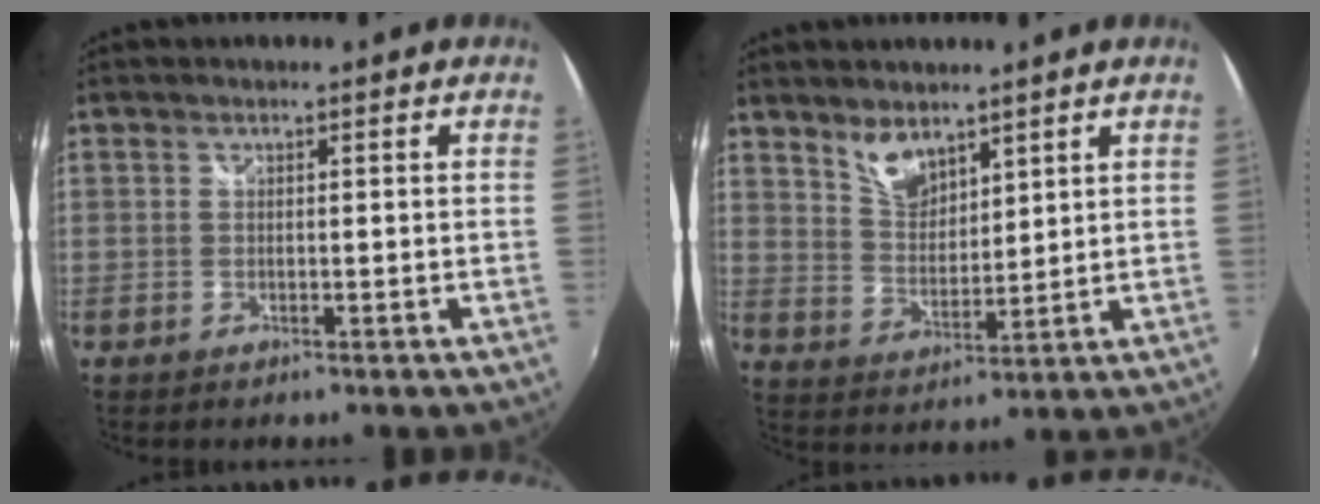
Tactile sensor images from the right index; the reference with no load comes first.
{"total": 6.2, "force": [4.8, 2.8, 2.8], "torque": [-0.041, 0.000, 0.093]}